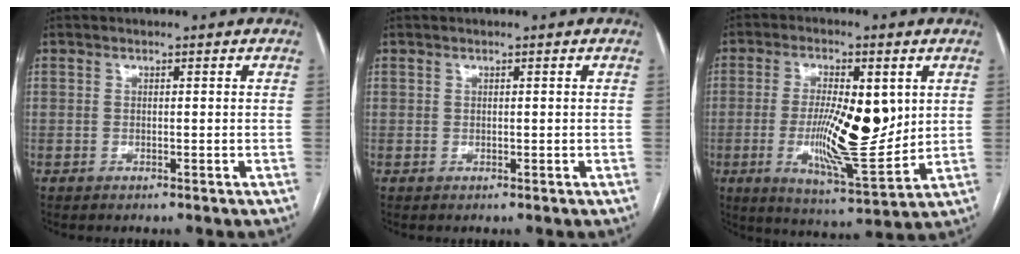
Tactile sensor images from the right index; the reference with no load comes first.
{"total": 0.0}
{"total": 13.3, "force": [0.7, 3.4, 12.8], "torque": [-0.229, -0.007, 0.016]}